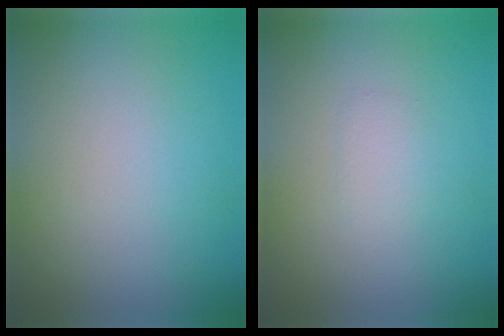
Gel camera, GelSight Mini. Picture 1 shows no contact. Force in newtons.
{"total": 1.0, "press": 1.0, "slide": 0.0}